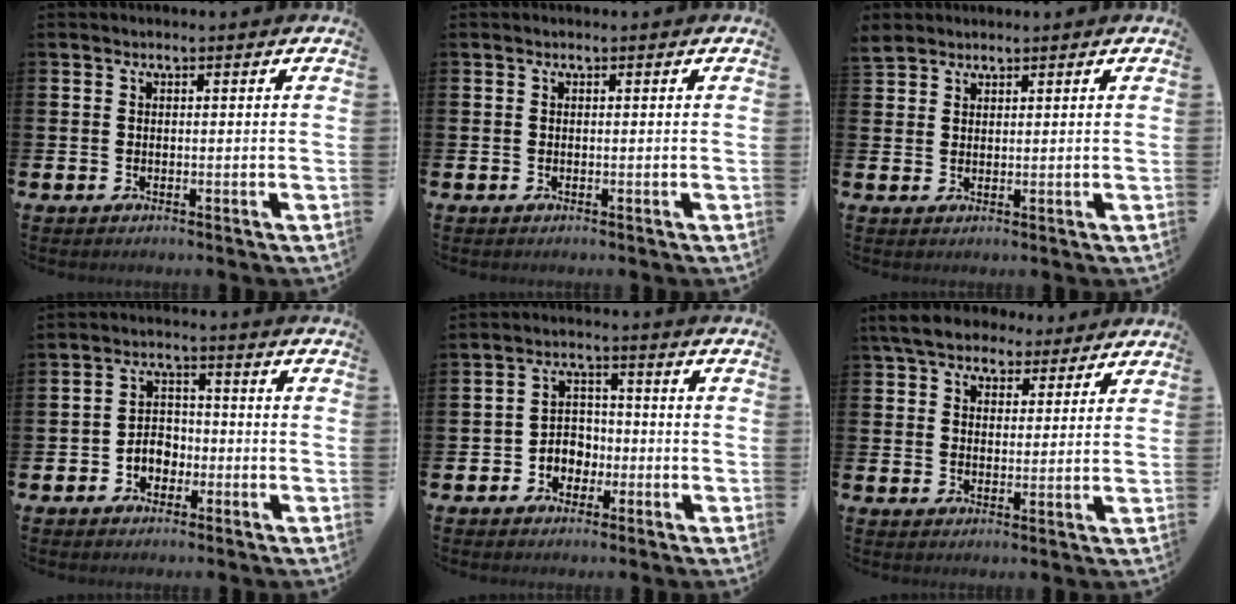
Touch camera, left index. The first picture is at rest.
{"total": 0.0}
{"total": 2.8, "force": [2.6, 0.9, 0.1], "torque": [0.006, -0.009, 0.047]}
{"total": 3.4, "force": [-2.1, 2.4, 1.0], "torque": [-0.023, 0.008, -0.045]}
{"total": 3.4, "force": [-1.9, 2.8, 0.6], "torque": [-0.019, 0.002, -0.044]}
{"total": 6.4, "force": [5.6, 2.7, 1.4], "torque": [-0.044, -0.015, 0.102]}